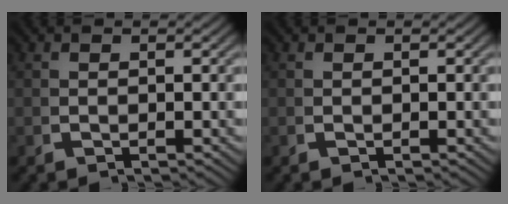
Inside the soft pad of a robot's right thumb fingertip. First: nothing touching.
{"total": 0.0}